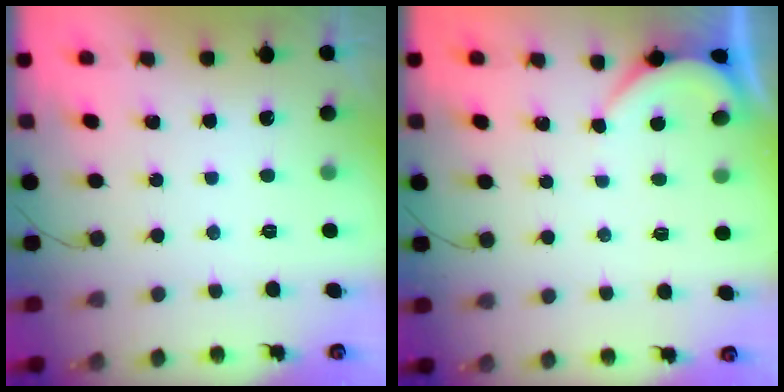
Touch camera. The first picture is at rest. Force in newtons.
{"total": 2.2, "press": 2.2, "slide": 0.4}